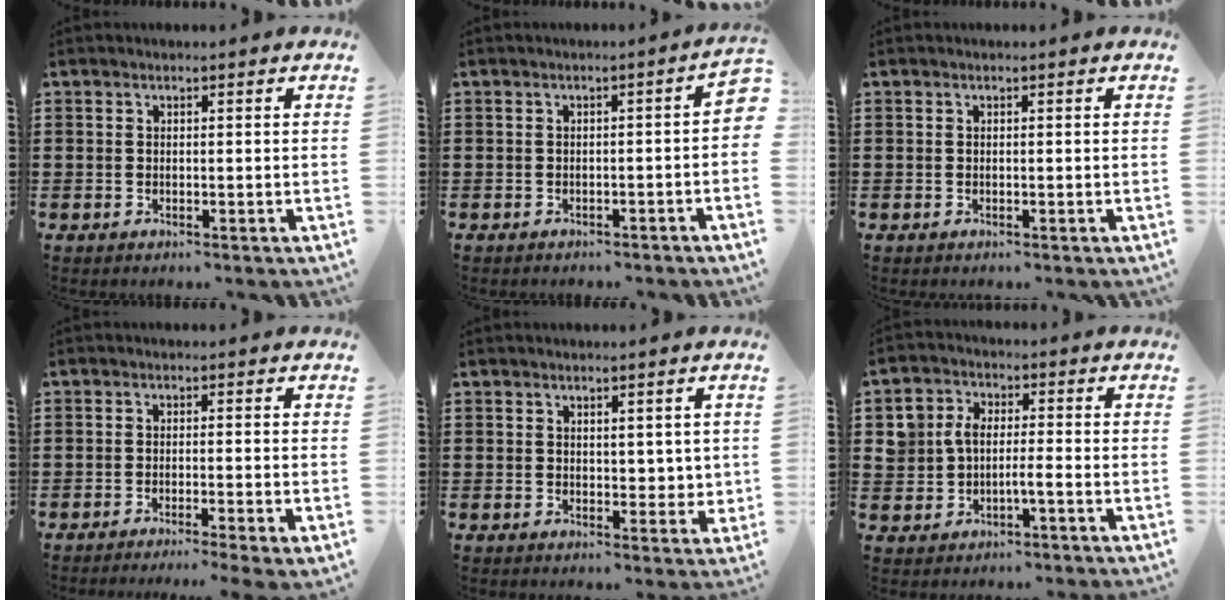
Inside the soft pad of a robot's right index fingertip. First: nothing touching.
{"total": 1.8, "force": [-1.3, 0.5, 1.1], "torque": [-0.020, 0.004, -0.027]}
{"total": 0.0}
{"total": 1.8, "force": [-1.4, -0.5, 0.9], "torque": [-0.016, -0.003, -0.027]}
{"total": 3.0, "force": [1.4, 2.2, 1.6], "torque": [-0.012, 0.002, 0.021]}
{"total": 3.3, "force": [-1.1, 2.4, 1.9], "torque": [-0.060, 0.006, -0.030]}